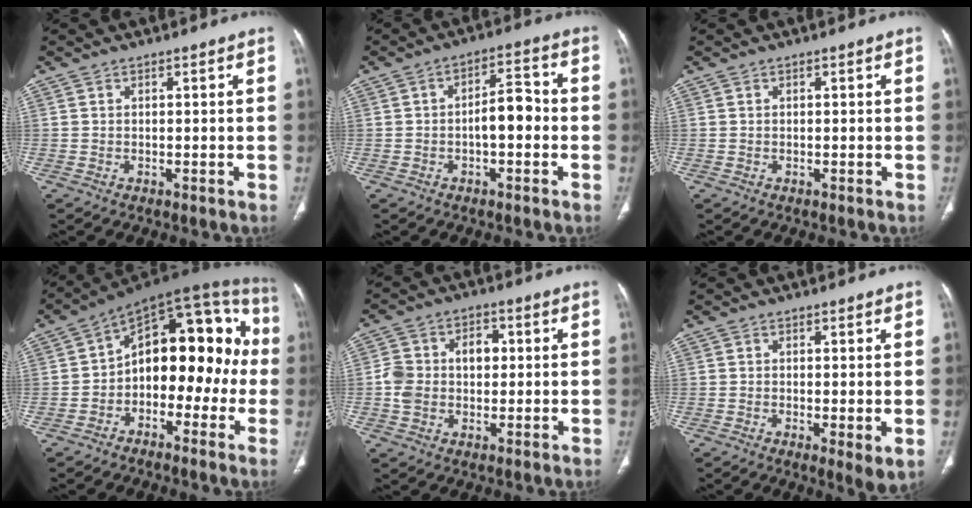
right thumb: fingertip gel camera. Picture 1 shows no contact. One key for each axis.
{"total": 6.6, "fx": -1.0, "fy": 3.1, "fz": 5.7, "tx": -0.076, "ty": 0.028, "tz": -0.021}
{"total": 0.0}
{"total": 19.4, "fx": -1.8, "fy": 11.3, "fz": 15.6, "tx": -0.172, "ty": 0.060, "tz": -0.043}
{"total": 8.3, "fx": 0.3, "fy": 6.2, "fz": 5.5, "tx": -0.088, "ty": 0.026, "tz": 0.004}
{"total": 4.0, "fx": -0.6, "fy": 1.1, "fz": 3.9, "tx": -0.067, "ty": -0.016, "tz": -0.011}